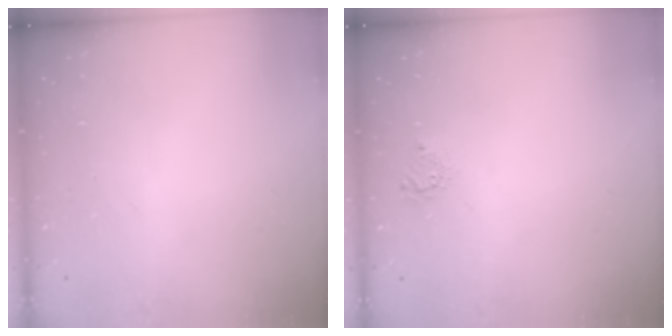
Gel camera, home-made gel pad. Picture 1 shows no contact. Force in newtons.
{"total": 4.1, "press": 4.1, "slide": 0.4}